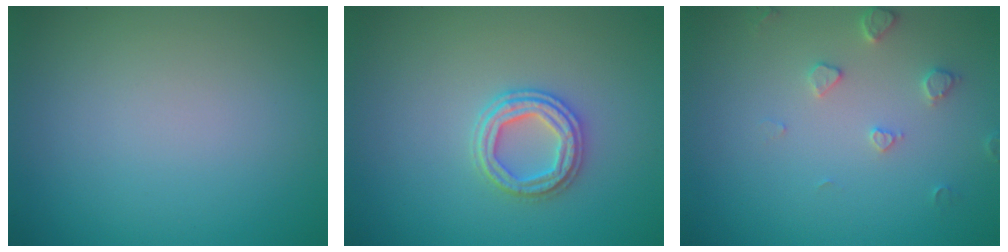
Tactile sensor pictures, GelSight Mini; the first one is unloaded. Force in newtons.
{"total": 2.8, "press": 2.7, "slide": 0.8}
{"total": 1.9, "press": 1.8, "slide": 0.3}